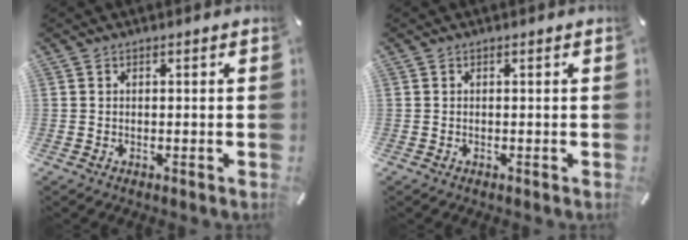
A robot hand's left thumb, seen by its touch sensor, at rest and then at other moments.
{"total": 0.0}